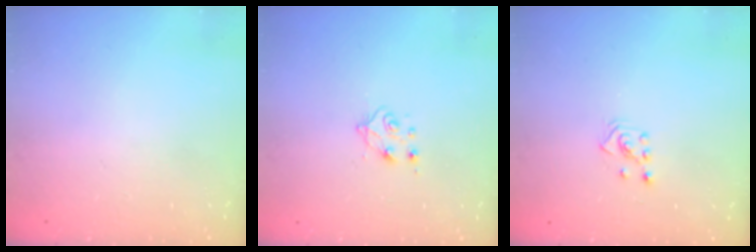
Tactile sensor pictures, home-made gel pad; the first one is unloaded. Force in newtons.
{"total": 5.5, "press": 5.4, "slide": 0.6}
{"total": 2.3, "press": 2.2, "slide": 0.7}